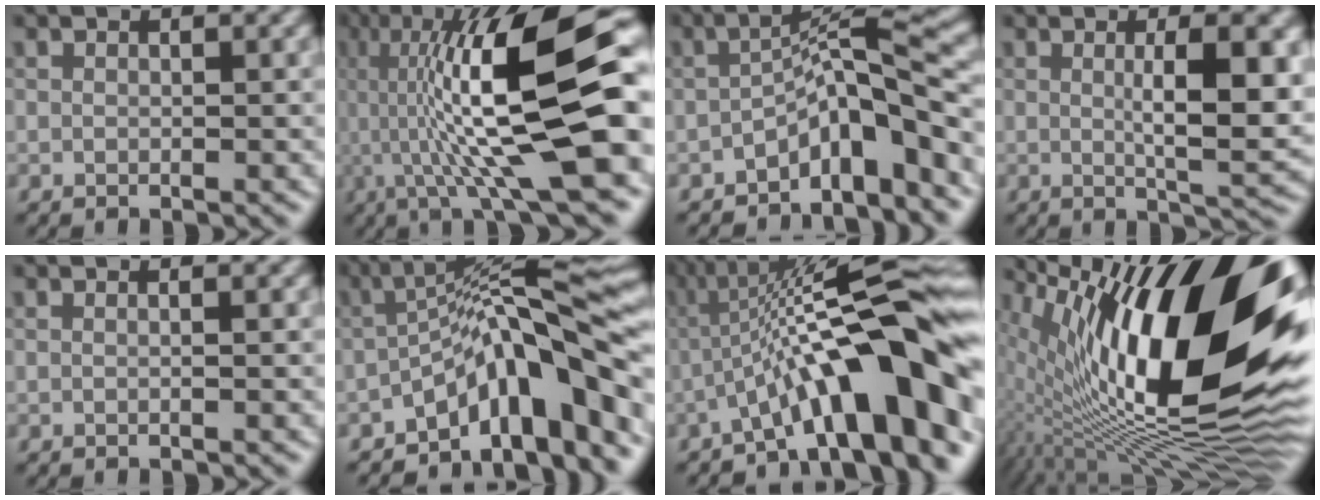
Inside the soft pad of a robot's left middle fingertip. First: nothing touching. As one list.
[{"total": 14.0, "force": [0.6, 3.1, 13.7], "torque": [-0.221, 0.018, 0.007]}, {"total": 6.5, "force": [-3.5, 1.5, 5.3], "torque": [-0.075, 0.023, -0.064]}, {"total": 6.4, "force": [0.7, 1.4, 6.2], "torque": [-0.090, -0.003, 0.015]}, {"total": 0.8, "force": [0.1, 0.3, 0.7], "torque": [-0.006, 0.000, -0.007]}, {"total": 12.0, "force": [-5.2, 2.8, 10.5], "torque": [-0.135, 0.031, -0.082]}, {"total": 13.6, "force": [-4.0, 2.8, 12.7], "torque": [-0.189, 0.031, -0.061]}, {"total": 20.6, "force": [4.0, 7.5, 18.7], "torque": [-0.289, 0.022, 0.054]}]